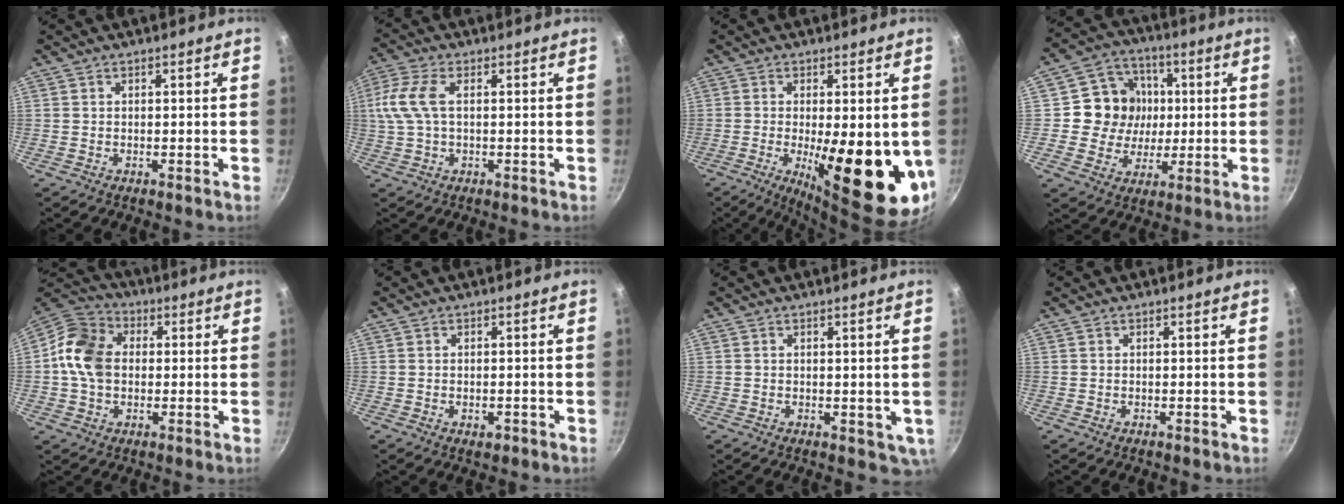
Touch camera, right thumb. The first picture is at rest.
{"total": 8.5, "force": [1.1, 4.4, 7.3], "torque": [-0.165, 0.017, 0.017]}
{"total": 18.1, "force": [-2.6, 5.9, 17.0], "torque": [-0.222, -0.025, -0.027]}
{"total": 12.7, "force": [1.3, 11.8, 4.5], "torque": [-0.042, 0.009, 0.012]}
{"total": 11.8, "force": [0.6, 9.0, 7.6], "torque": [-0.117, 0.020, -0.009]}
{"total": 1.8, "force": [-0.7, 1.0, 1.3], "torque": [-0.018, 0.000, -0.011]}
{"total": 2.8, "force": [0.7, 1.8, 2.0], "torque": [-0.021, -0.005, 0.013]}
{"total": 0.0}